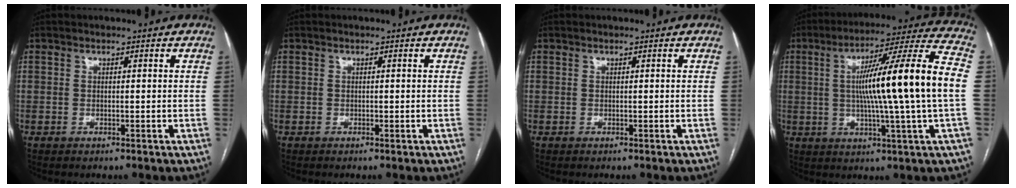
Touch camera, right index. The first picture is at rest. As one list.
[{"total": 0.0}, {"total": 0.0}, {"total": 19.5, "force": [0.7, -1.5, 19.4], "torque": [-0.297, 0.011, -0.001]}]